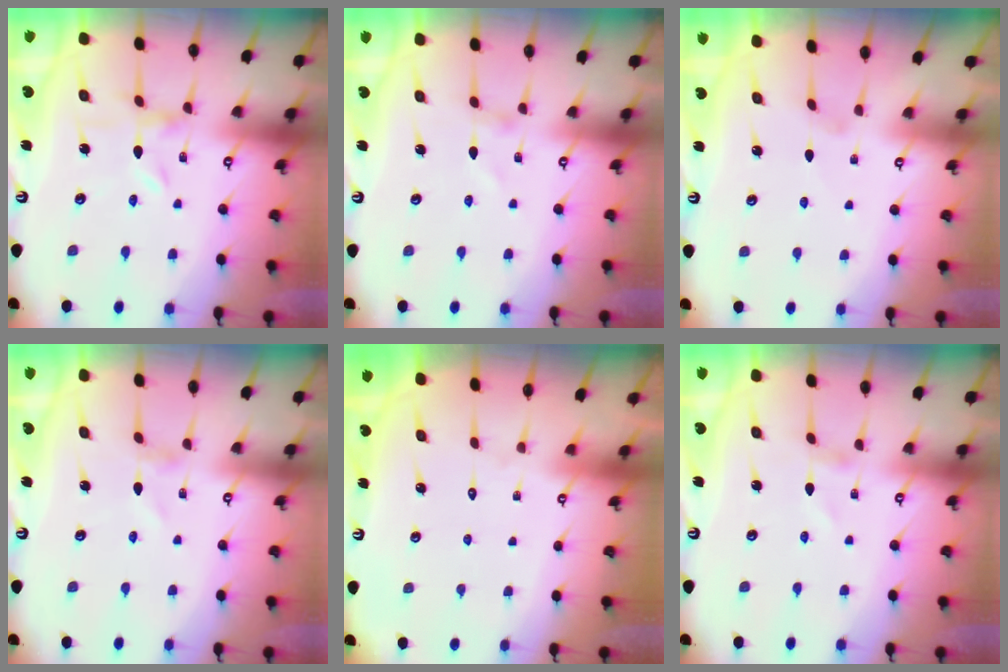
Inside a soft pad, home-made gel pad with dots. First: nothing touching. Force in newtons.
{"total": 1.1, "press": 1.1, "slide": 0.1}
{"total": 0.0}
{"total": 1.0, "press": 1.0, "slide": 0.1}
{"total": 1.7, "press": 1.7, "slide": 0.1}
{"total": 0.8, "press": 0.8, "slide": 0.1}